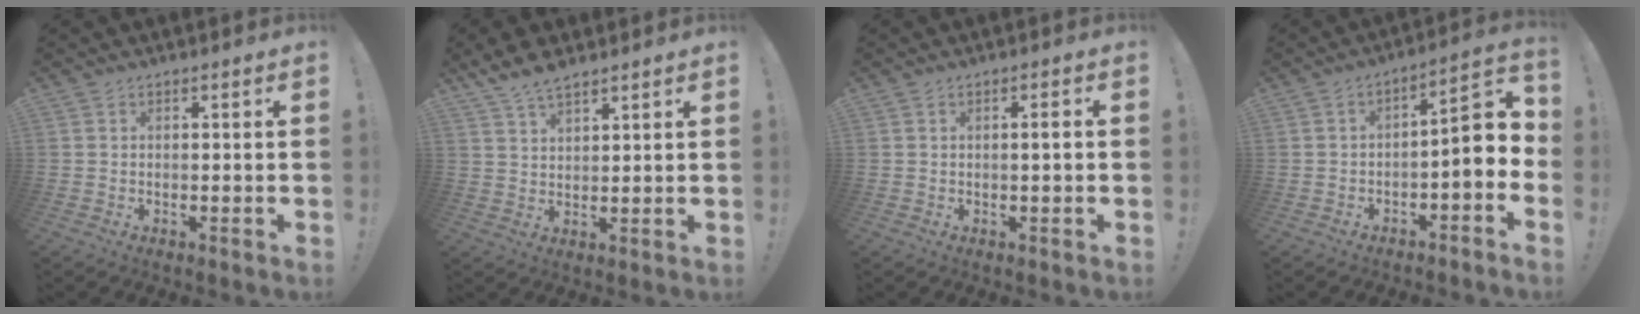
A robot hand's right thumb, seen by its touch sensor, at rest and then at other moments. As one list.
[{"total": 6.5, "force": [5.3, 2.2, 3.1], "torque": [-0.053, -0.024, 0.099]}, {"total": 1.9, "force": [-0.4, -0.1, 1.9], "torque": [-0.034, 0.002, -0.010]}, {"total": 7.3, "force": [-1.4, 1.8, 6.9], "torque": [-0.095, -0.004, -0.028]}]